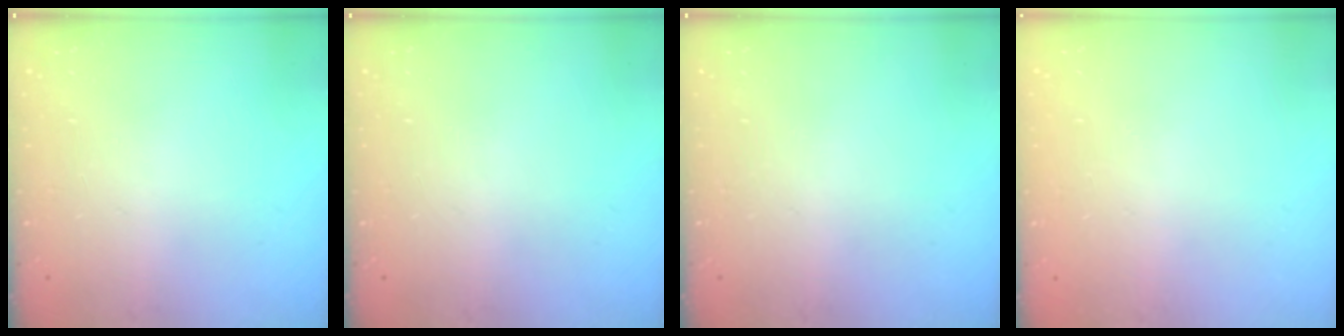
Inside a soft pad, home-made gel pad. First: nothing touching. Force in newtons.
{"total": 0.0}
{"total": 0.0}
{"total": 0.0}